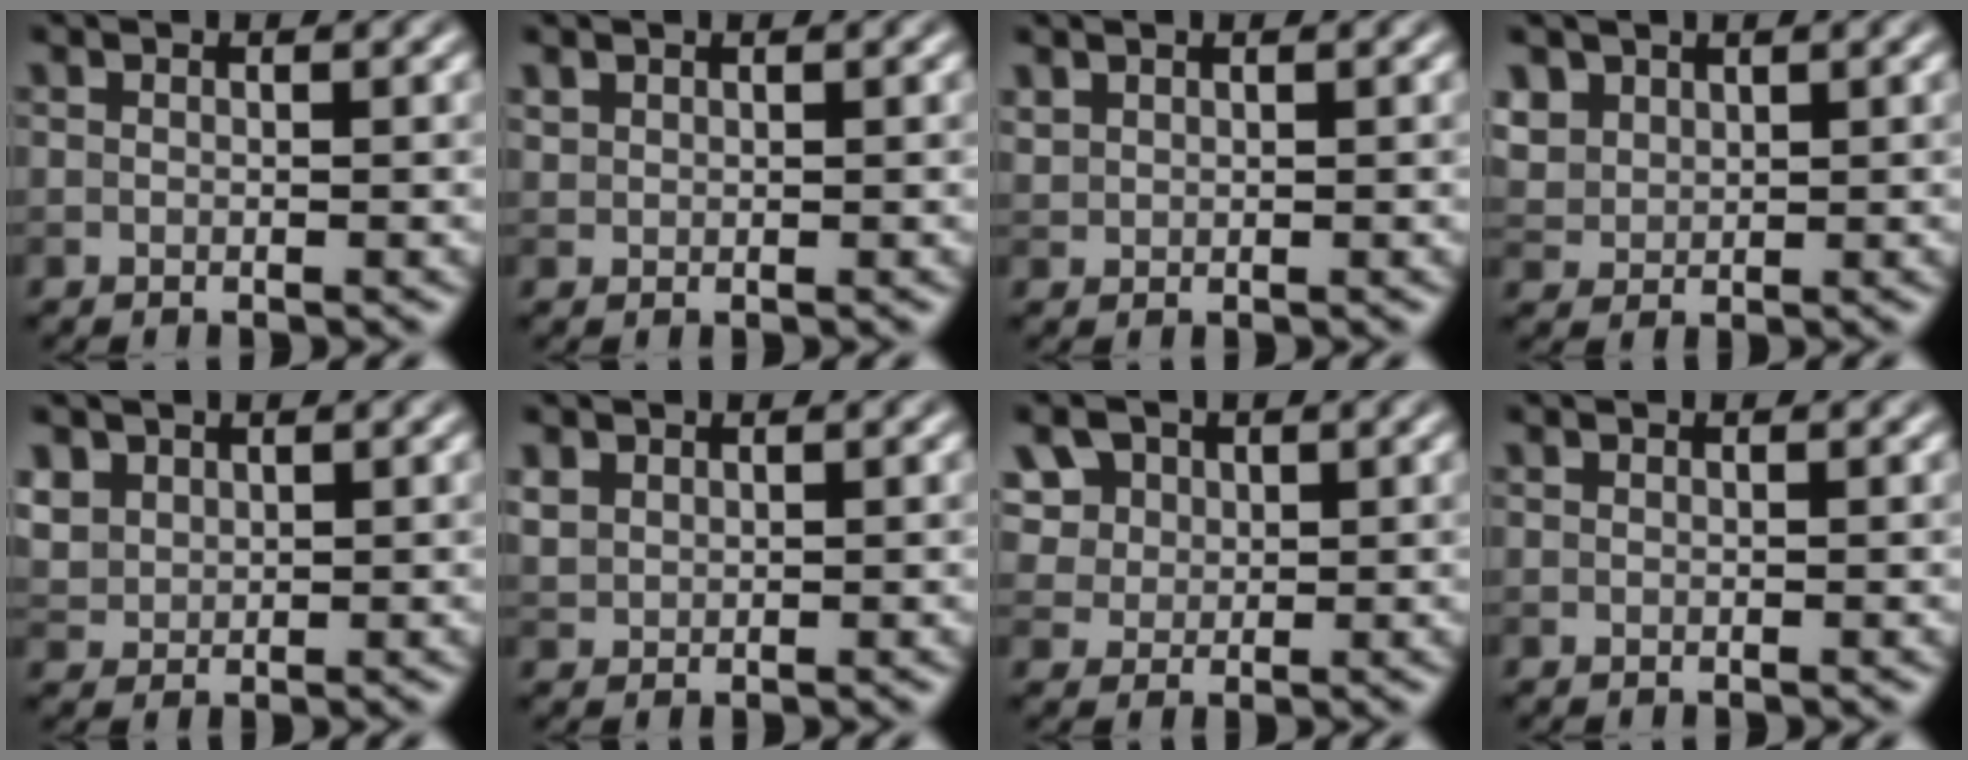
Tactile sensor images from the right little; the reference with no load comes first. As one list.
[{"total": 0.7, "force": [0.6, 0.4, 0.1], "torque": [-0.004, -0.001, 0.017]}, {"total": 0.9, "force": [0.7, 0.4, 0.1], "torque": [-0.007, -0.001, 0.021]}, {"total": 3.1, "force": [1.8, 2.3, 1.1], "torque": [-0.040, -0.003, 0.054]}, {"total": 2.5, "force": [1.4, 1.9, 0.8], "torque": [-0.032, -0.006, 0.043]}, {"total": 1.5, "force": [0.9, 1.1, 0.4], "torque": [-0.014, 0.001, 0.023]}, {"total": 9.0, "force": [4.5, 6.7, 4.1], "torque": [-0.095, 0.025, 0.067]}, {"total": 0.0}]